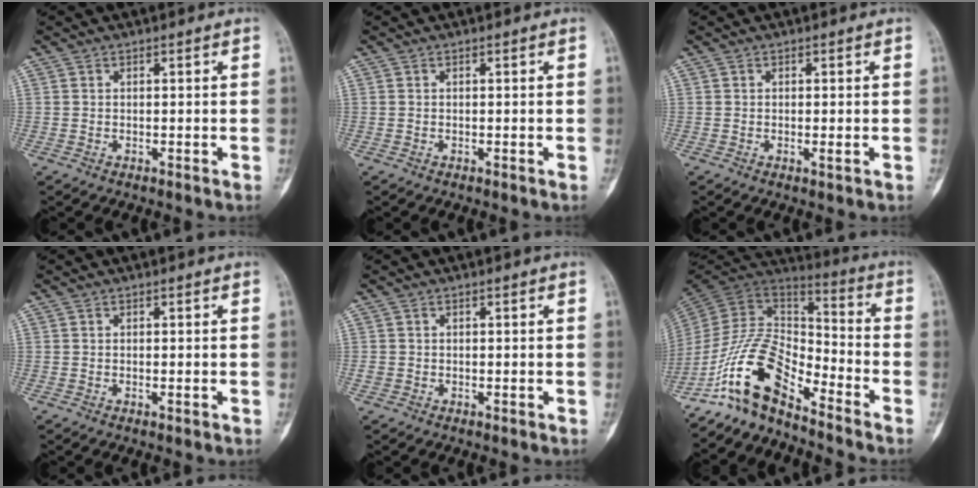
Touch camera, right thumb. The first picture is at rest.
{"total": 0.0}
{"total": 1.0, "force": [-0.2, 0.2, 1.0], "torque": [-0.020, -0.005, -0.003]}
{"total": 0.7, "force": [-0.1, 0.2, 0.6], "torque": [-0.011, -0.003, 0.000]}
{"total": 0.5, "force": [0.0, 0.5, 0.2], "torque": [0.001, 0.002, 0.000]}
{"total": 14.2, "force": [-10.0, 5.7, 8.4], "torque": [-0.142, 0.094, -0.200]}